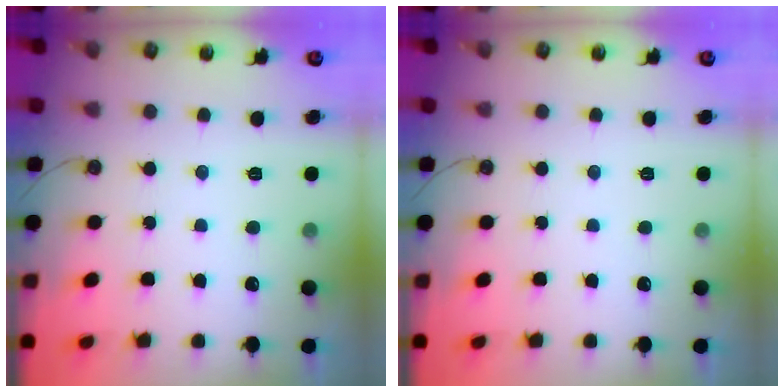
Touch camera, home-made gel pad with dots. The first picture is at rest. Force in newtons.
{"total": 0.0}